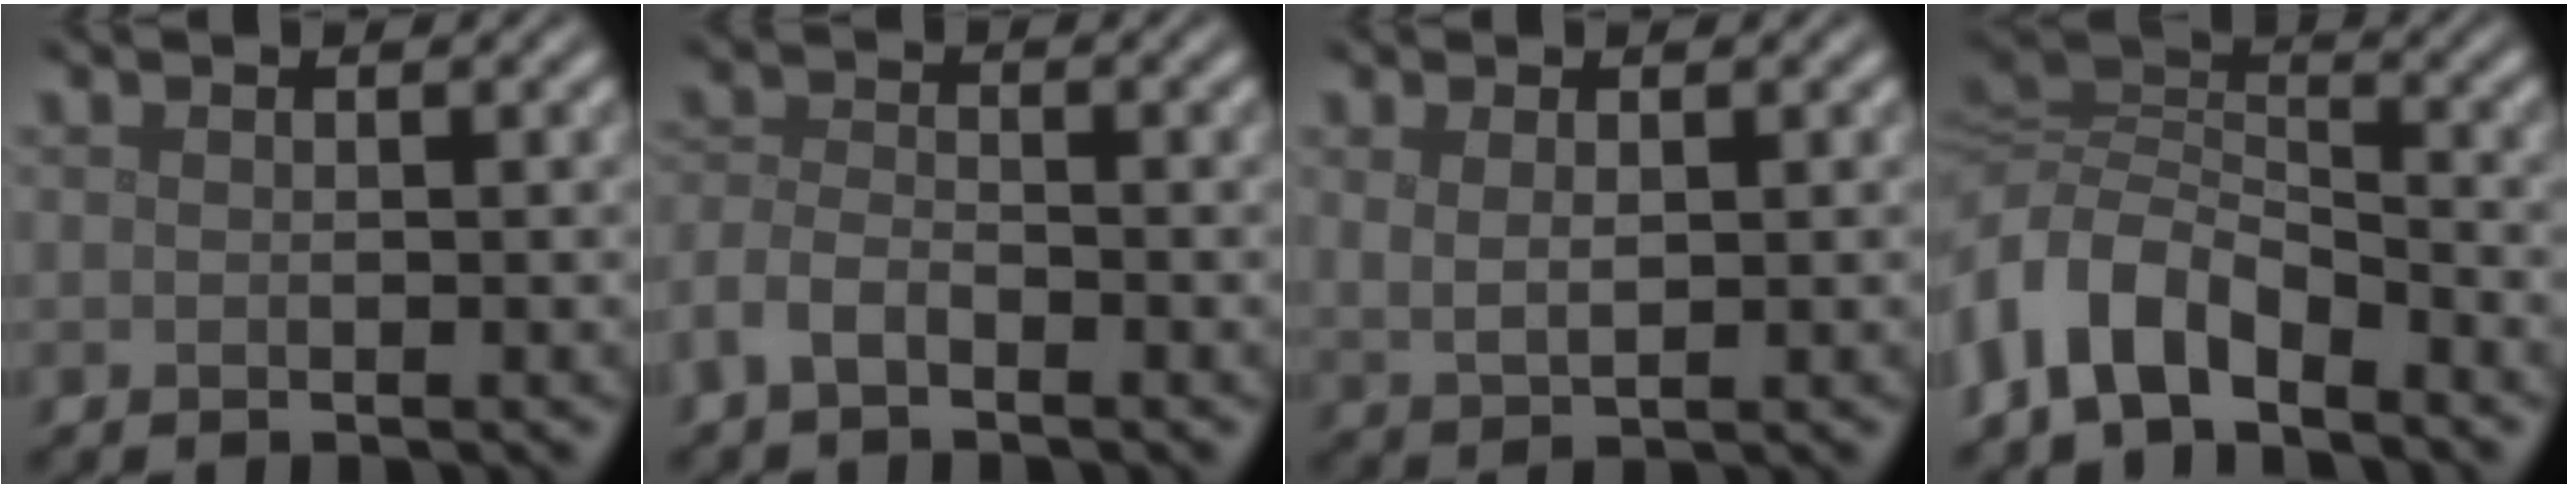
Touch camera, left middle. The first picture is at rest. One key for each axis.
{"total": 2.5, "fx": -1.8, "fy": 1.0, "fz": 1.4, "tx": -0.031, "ty": 0.004, "tz": -0.045}
{"total": 1.7, "fx": 0.8, "fy": 0.6, "fz": 1.3, "tx": -0.028, "ty": -0.006, "tz": 0.020}
{"total": 6.5, "fx": -3.4, "fy": 3.6, "fz": 4.1, "tx": -0.082, "ty": 0.003, "tz": -0.080}